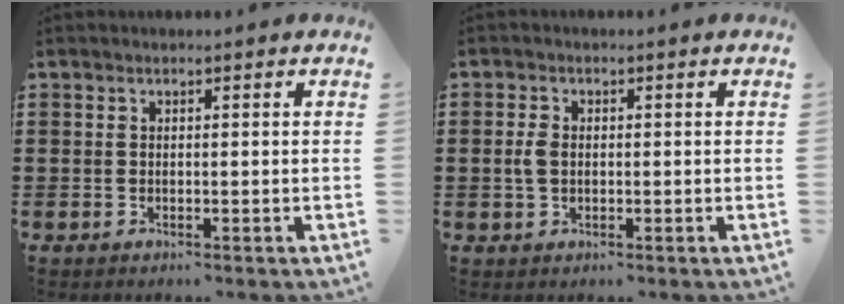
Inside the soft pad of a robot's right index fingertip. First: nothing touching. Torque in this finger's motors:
{"motor_torque": [0.00, 2.14, 0.21, 0.06]}